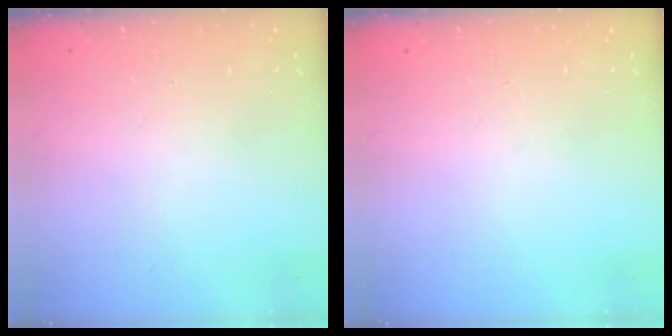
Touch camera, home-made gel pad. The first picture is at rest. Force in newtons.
{"total": 0.0}